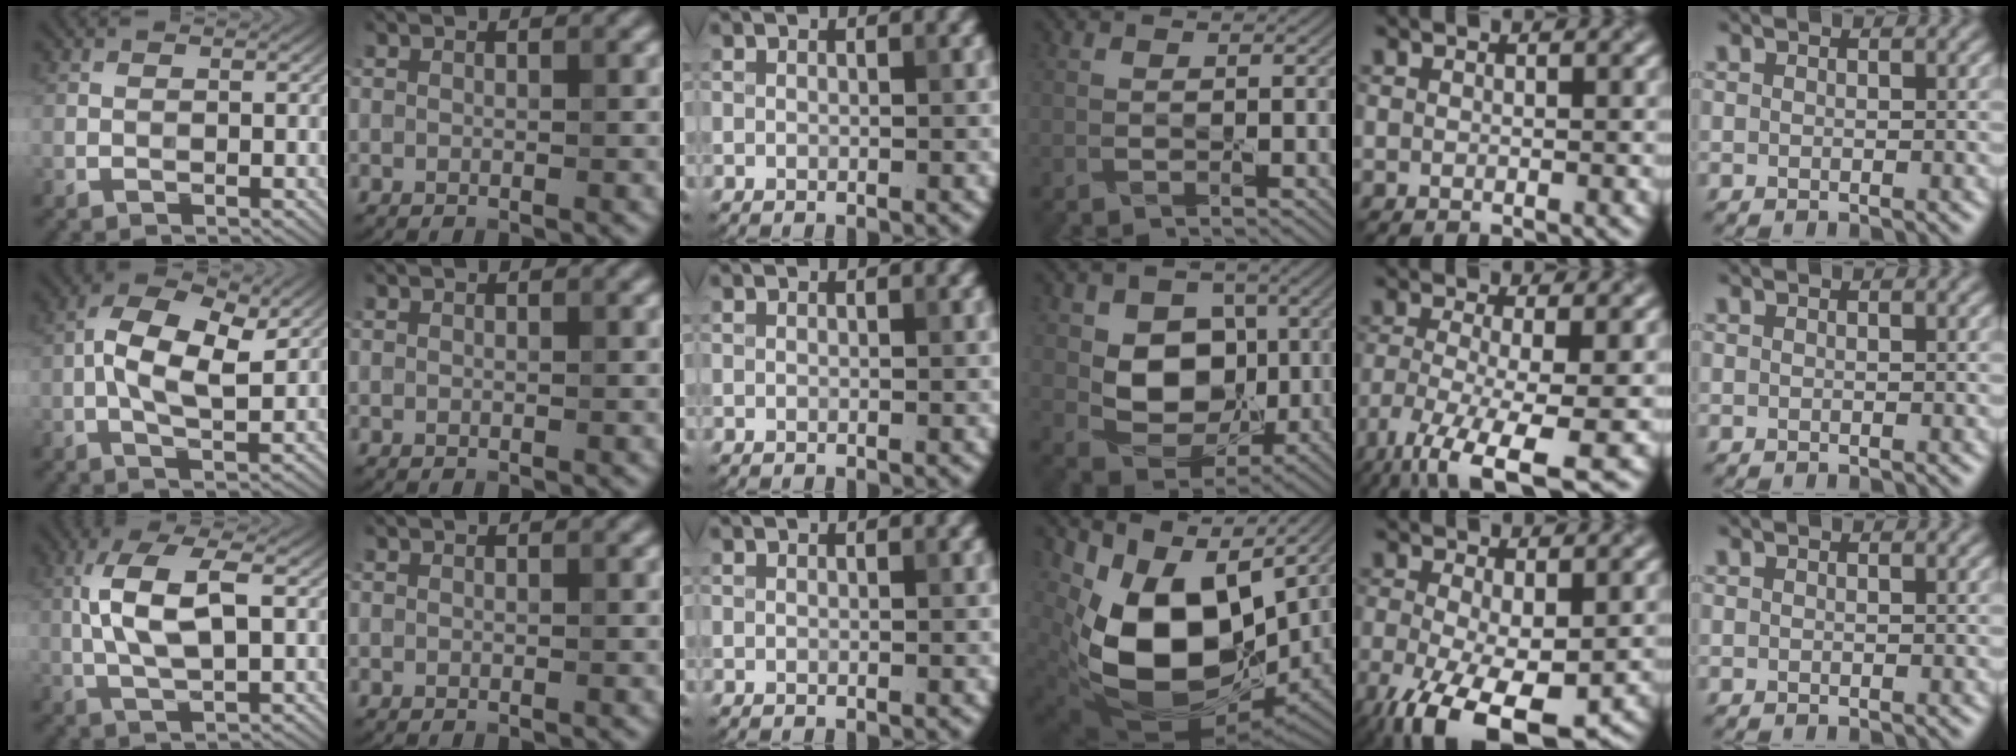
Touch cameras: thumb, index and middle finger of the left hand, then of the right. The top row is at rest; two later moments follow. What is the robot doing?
{"motion": "peel", "object": "envelope seal"}